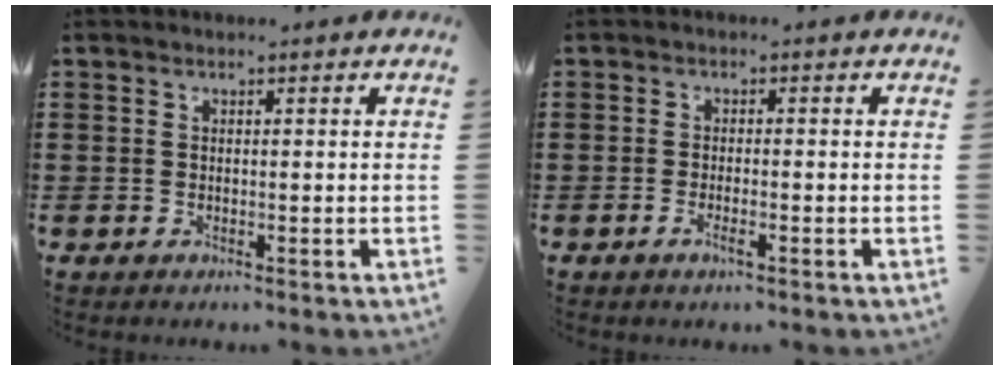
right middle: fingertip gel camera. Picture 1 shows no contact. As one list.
[{"total": 1.7, "force": [-1.0, 0.3, 1.4], "torque": [-0.031, -0.004, -0.019]}]